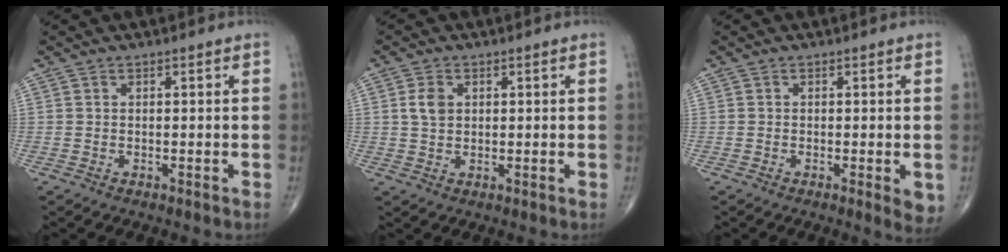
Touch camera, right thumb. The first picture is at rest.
{"total": 3.5, "force": [0.8, 2.5, 2.3], "torque": [-0.039, -0.001, 0.017]}
{"total": 3.3, "force": [-0.9, 0.8, 3.1], "torque": [-0.040, -0.008, -0.017]}